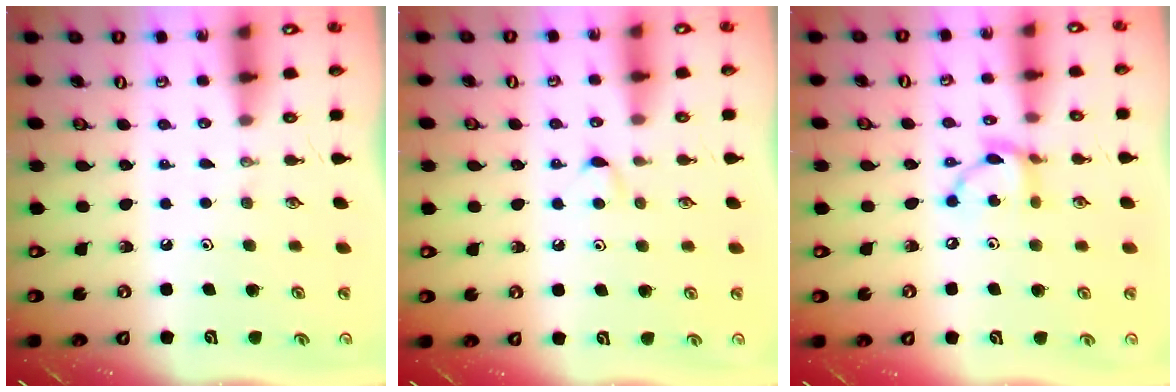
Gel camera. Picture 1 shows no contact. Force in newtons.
{"total": 3.6, "press": 3.6, "slide": 0.4}
{"total": 10.2, "press": 10.2, "slide": 0.9}